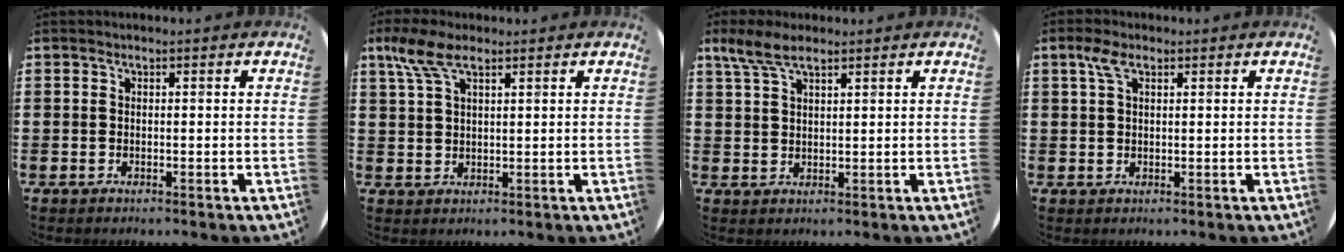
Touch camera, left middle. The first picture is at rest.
{"total": 5.6, "force": [3.4, 2.1, 4.0], "torque": [-0.087, 0.006, 0.061]}
{"total": 4.9, "force": [3.5, 1.7, 2.9], "torque": [-0.057, -0.002, 0.063]}
{"total": 2.9, "force": [1.6, 1.3, 2.1], "torque": [-0.047, 0.007, 0.027]}